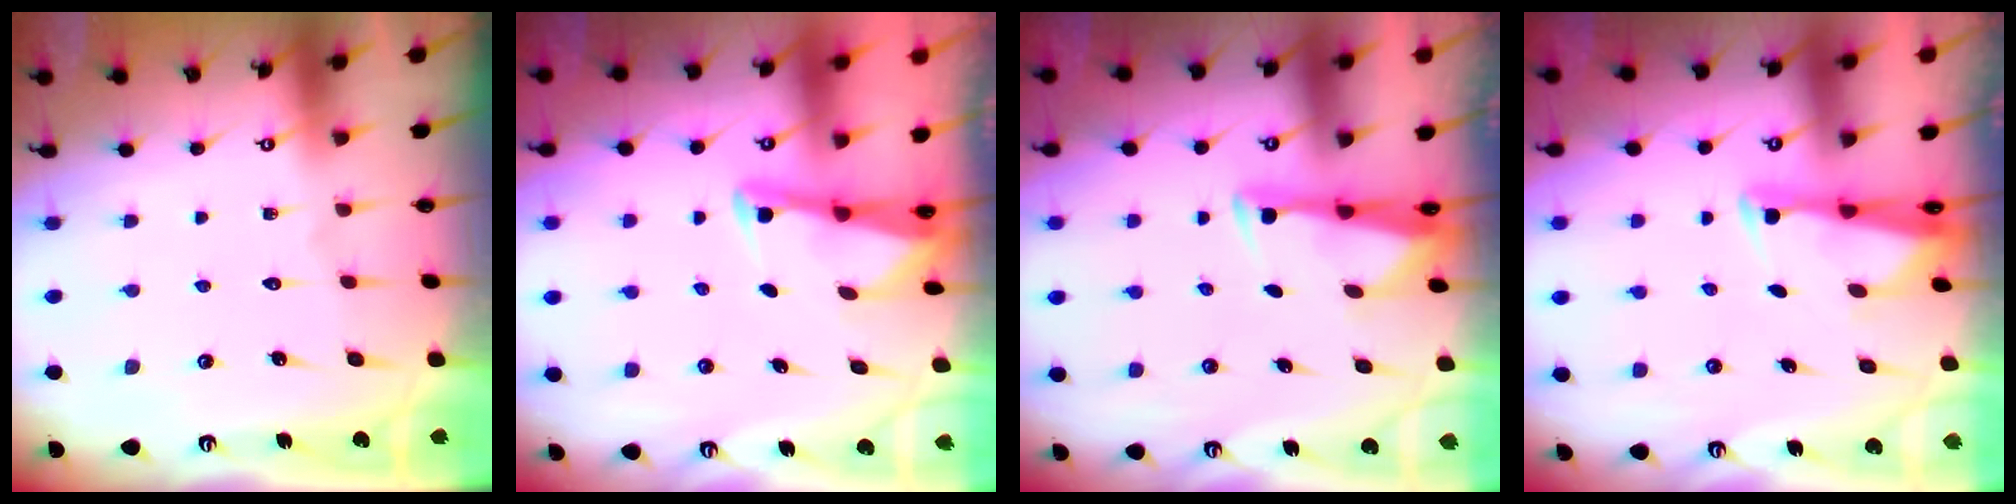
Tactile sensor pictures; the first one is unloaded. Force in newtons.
{"total": 2.9, "press": 2.9, "slide": 0.3}
{"total": 2.9, "press": 2.8, "slide": 0.8}
{"total": 2.9, "press": 2.8, "slide": 0.7}